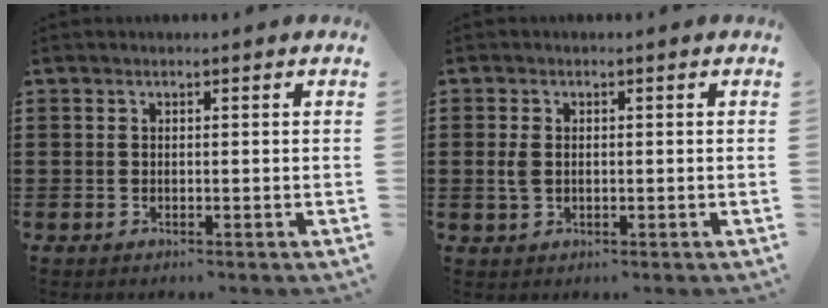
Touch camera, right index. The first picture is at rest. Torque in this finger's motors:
{"motor_torque": [2.14, 0.00, 0.04, 0.04]}